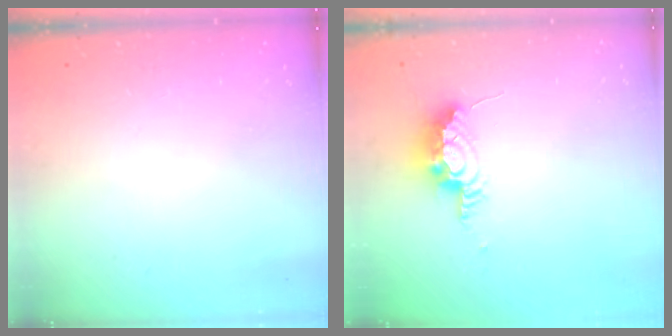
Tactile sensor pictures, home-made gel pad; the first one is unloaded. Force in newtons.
{"total": 15.2, "press": 10.1, "slide": 11.4}